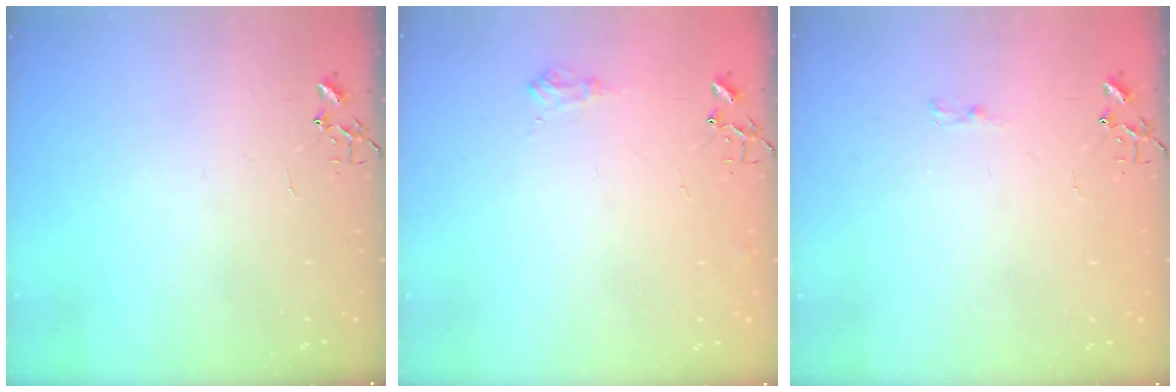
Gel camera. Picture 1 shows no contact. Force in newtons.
{"total": 7.7, "press": 7.7, "slide": 0.8}
{"total": 4.7, "press": 4.6, "slide": 0.5}